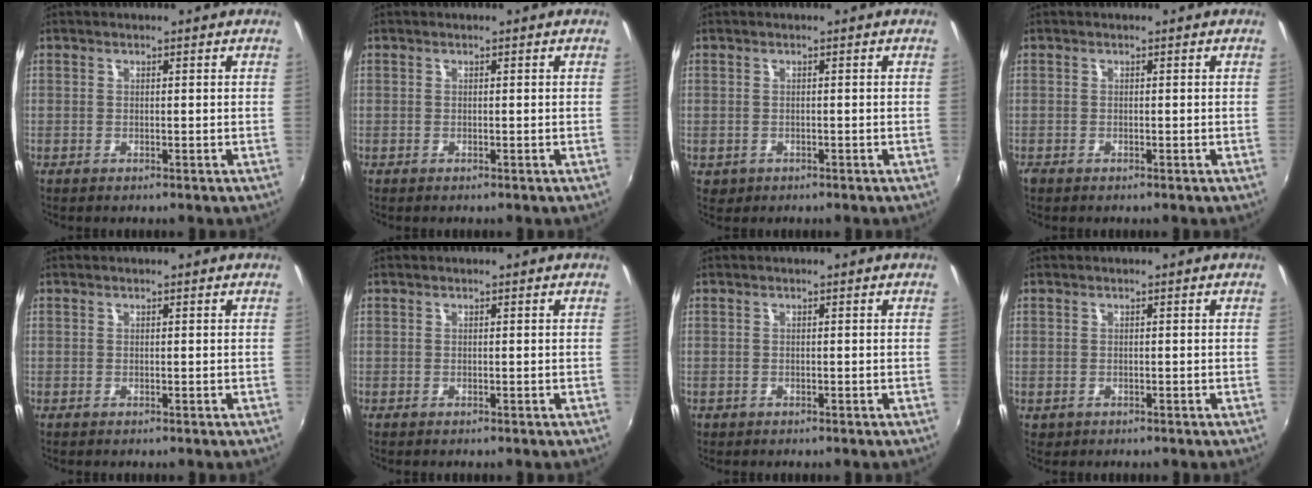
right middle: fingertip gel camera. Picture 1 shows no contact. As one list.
[{"total": 0.0}, {"total": 1.7, "force": [-0.5, 1.5, 0.6], "torque": [-0.015, -0.003, -0.004]}, {"total": 0.7, "force": [-0.5, 0.4, 0.1], "torque": [-0.004, -0.004, -0.013]}, {"total": 0.0}, {"total": 0.0}, {"total": 0.9, "force": [-0.5, 0.8, 0.2], "torque": [-0.006, -0.003, -0.006]}, {"total": 0.8, "force": [-0.2, 0.7, 0.2], "torque": [-0.005, -0.002, -0.002]}]